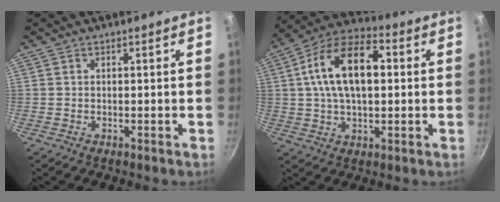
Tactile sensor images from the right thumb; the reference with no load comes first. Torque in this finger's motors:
{"motor_torque": [0.71, 4.30, 1.54, 0.26, 0.18]}